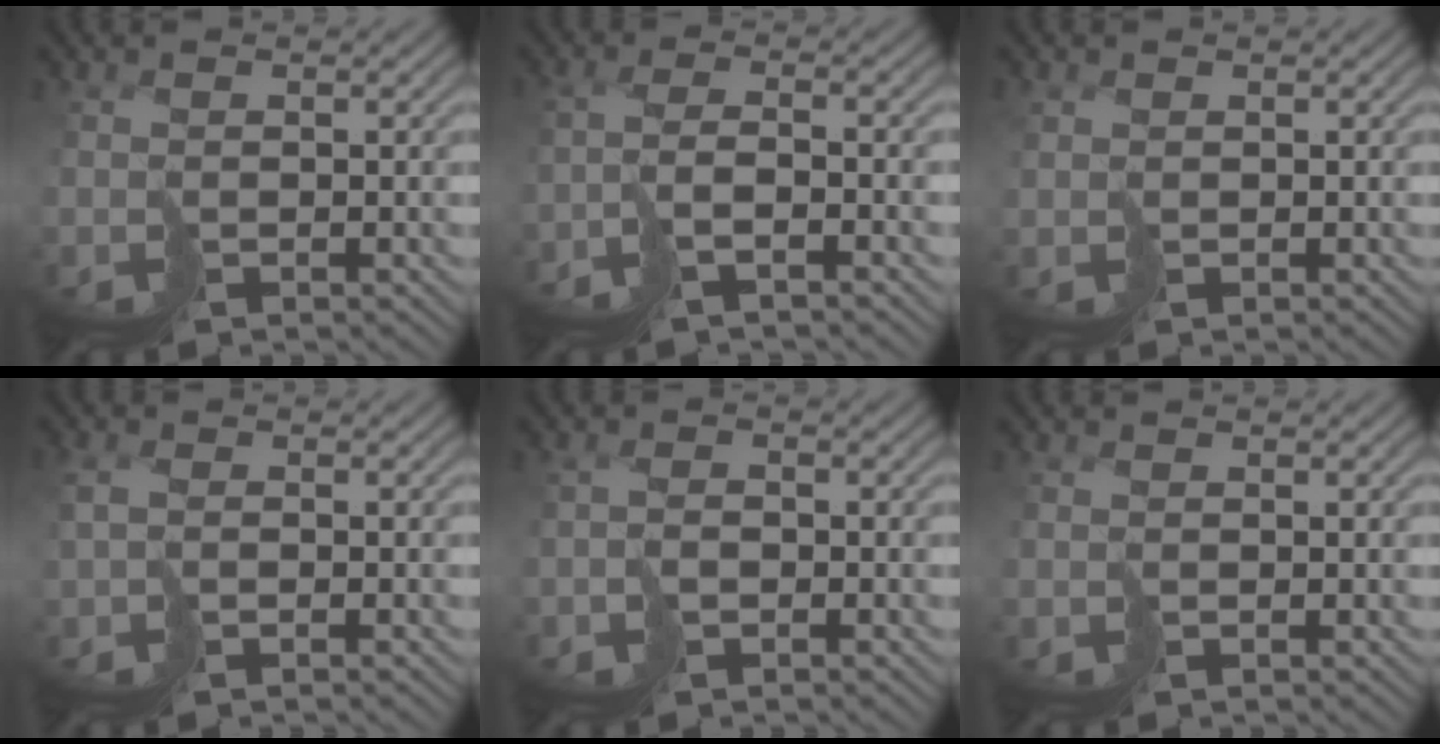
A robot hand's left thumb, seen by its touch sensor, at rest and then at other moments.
{"total": 3.1, "force": [-2.2, -0.3, 2.1], "torque": [-0.038, 0.011, -0.048]}
{"total": 1.1, "force": [0.4, 0.9, 0.4], "torque": [-0.021, 0.003, 0.005]}
{"total": 2.4, "force": [-0.4, 1.6, 1.8], "torque": [-0.040, 0.007, -0.008]}
{"total": 1.9, "force": [-1.1, 1.1, 1.1], "torque": [-0.012, 0.007, -0.021]}
{"total": 0.5, "force": [-0.2, 0.5, 0.1], "torque": [-0.005, 0.001, -0.005]}